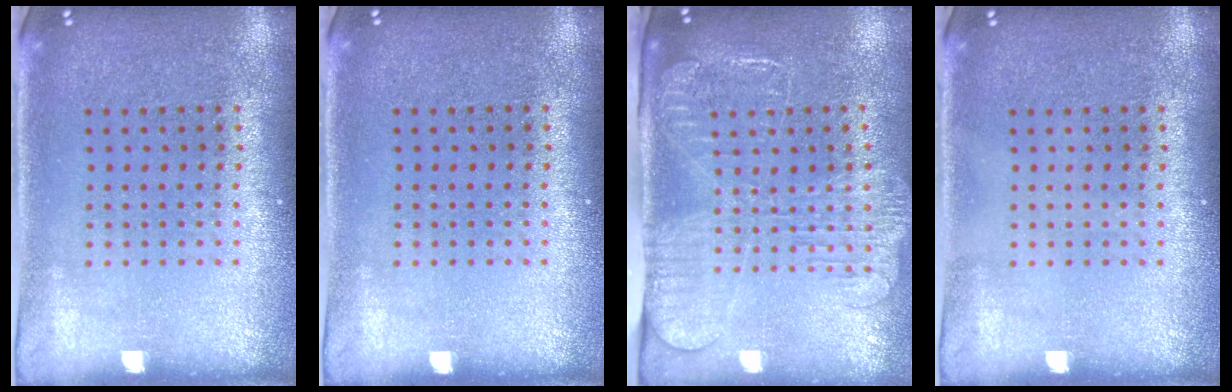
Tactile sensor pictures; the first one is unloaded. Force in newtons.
{"total": 0.0}
{"total": 2.6, "press": 2.1, "slide": 1.6}
{"total": 0.0}